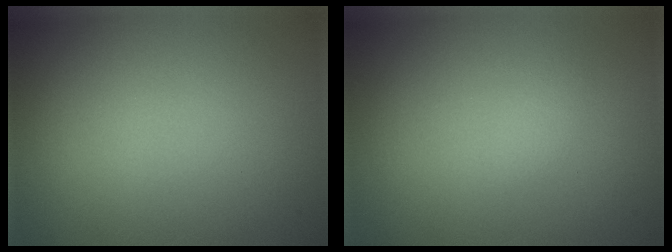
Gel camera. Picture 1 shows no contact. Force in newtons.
{"total": 0.7, "press": 0.7, "slide": 0.1}